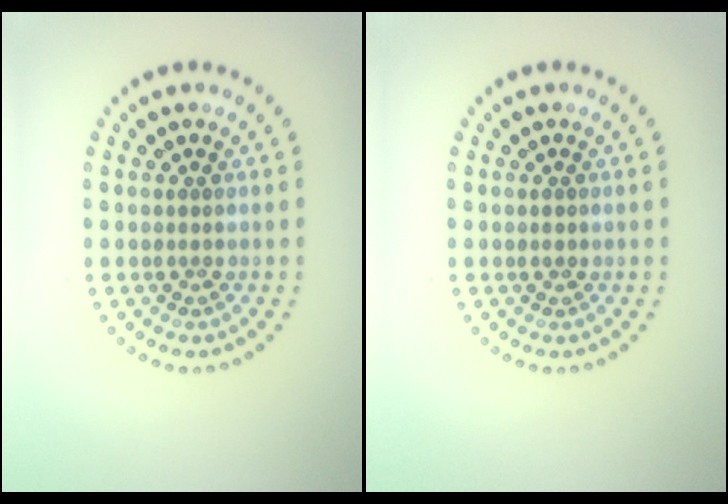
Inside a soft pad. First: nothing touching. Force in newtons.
{"total": 0.8, "press": 0.8, "slide": 0.1}